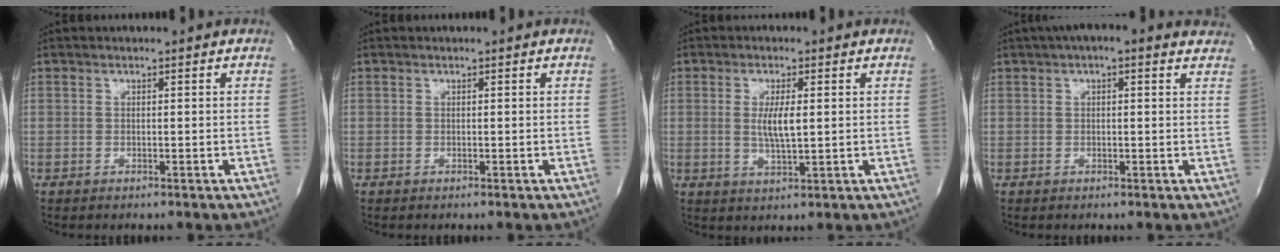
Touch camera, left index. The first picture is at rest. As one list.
[{"total": 0.0}, {"total": 4.4, "force": [0.4, 0.7, 4.4], "torque": [-0.087, -0.007, 0.009]}, {"total": 7.7, "force": [5.7, 2.2, 4.7], "torque": [-0.064, 0.027, 0.063]}]